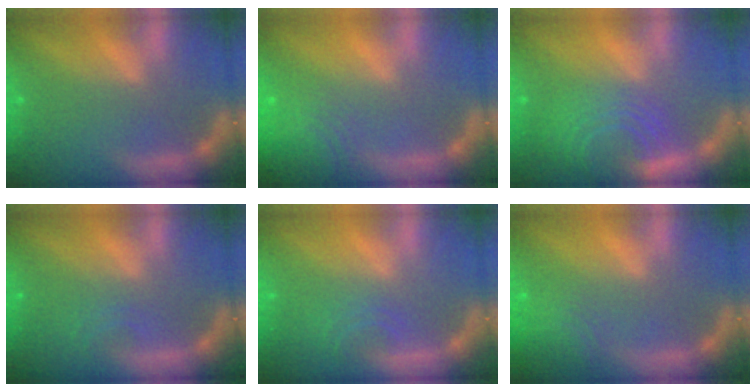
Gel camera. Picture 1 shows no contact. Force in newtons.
{"total": 8.0}
{"total": 9.0}
{"total": 1.4}
{"total": 2.4}
{"total": 5.0}